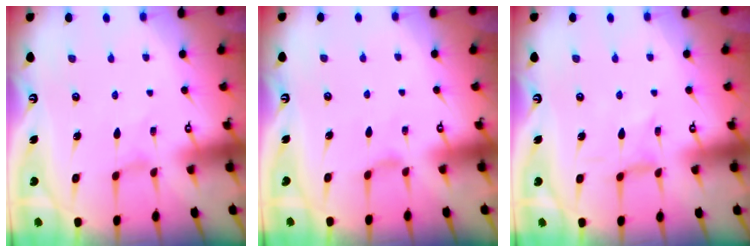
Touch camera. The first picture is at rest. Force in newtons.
{"total": 1.7, "press": 1.6, "slide": 0.4}
{"total": 0.0}